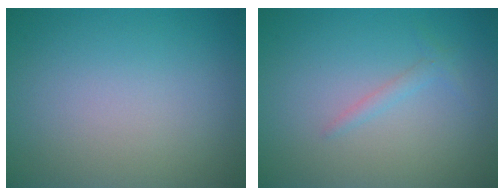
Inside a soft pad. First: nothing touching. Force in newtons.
{"total": 0.9, "press": 0.9, "slide": 0.1}